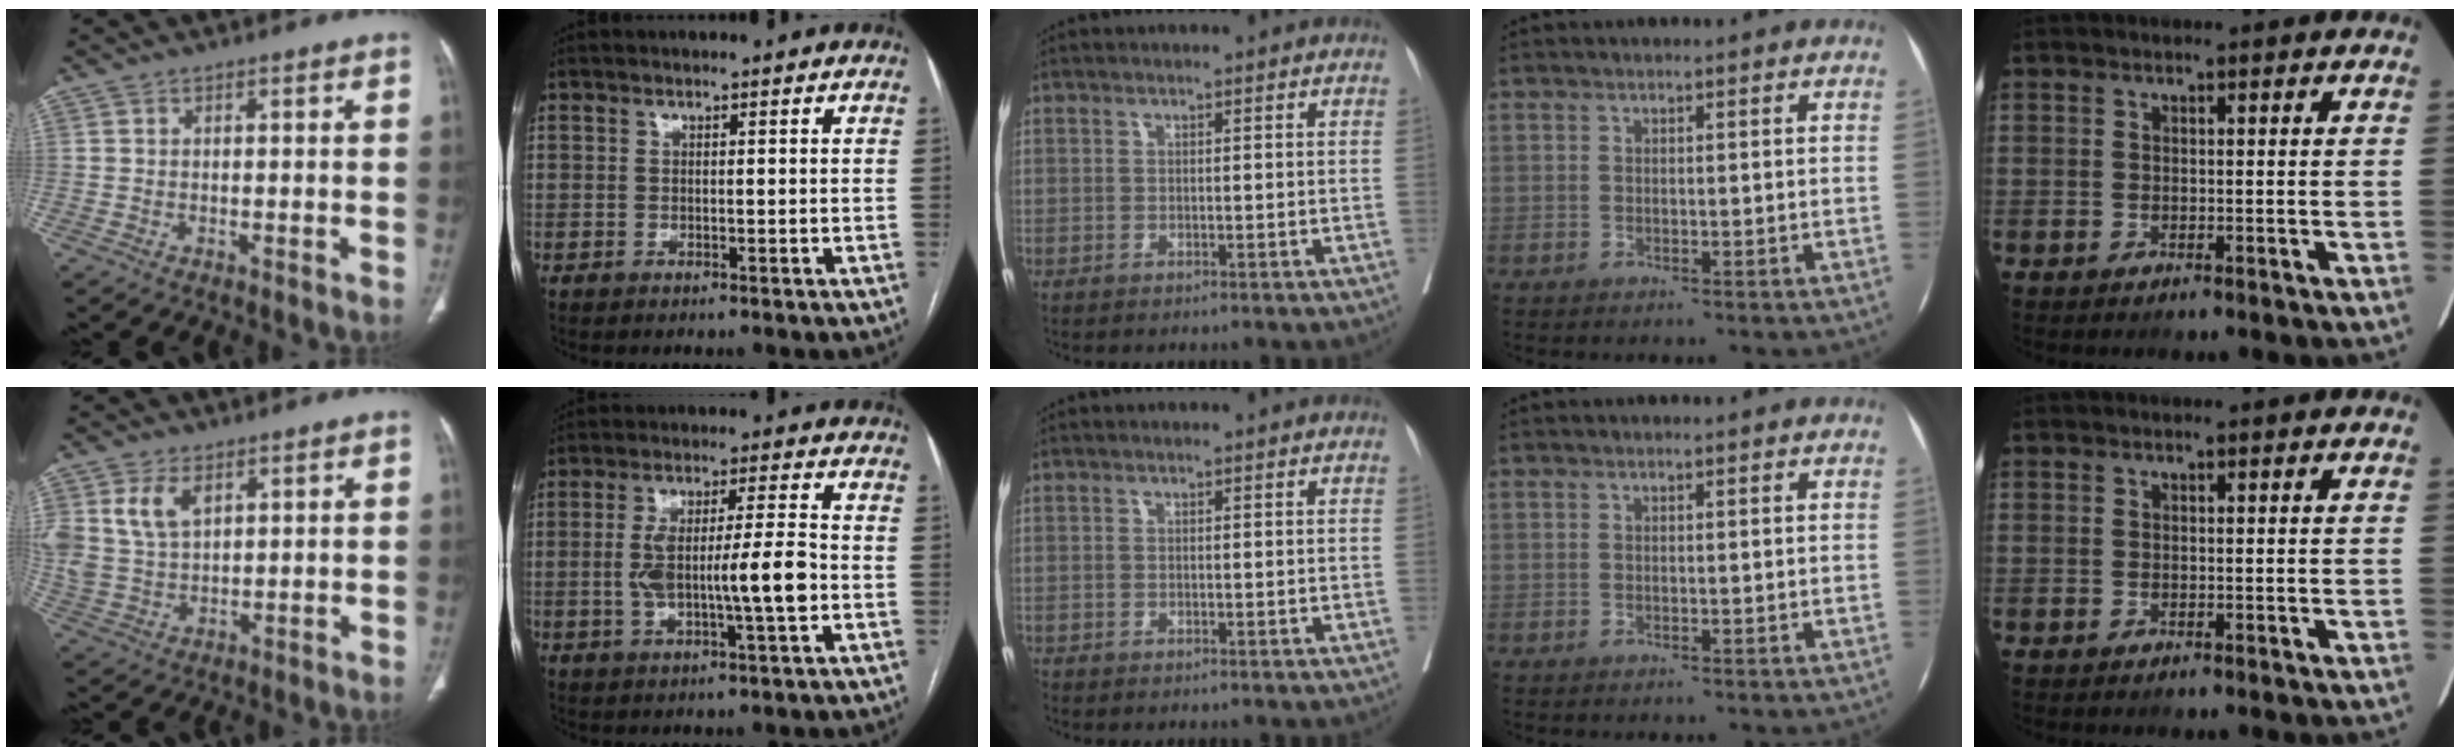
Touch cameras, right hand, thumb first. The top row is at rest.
{"thumb": {"total": 8.7, "force": [3.7, 5.4, 5.6], "torque": [-0.109, -0.008, 0.084]}, "index": {"total": 10.7, "force": [-1.6, 1.4, 10.5], "torque": [-0.188, 0.013, -0.024]}}